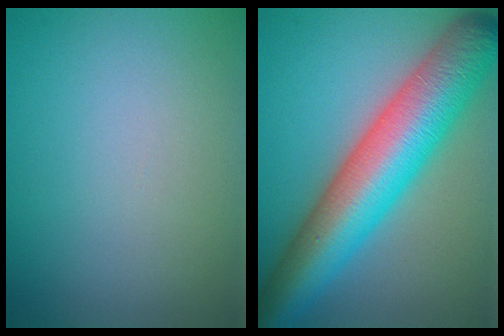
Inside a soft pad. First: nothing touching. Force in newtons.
{"total": 11.8, "press": 11.7, "slide": 0.2}